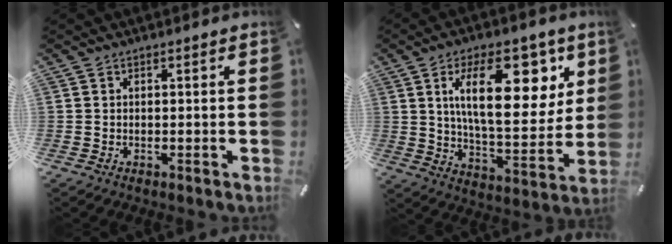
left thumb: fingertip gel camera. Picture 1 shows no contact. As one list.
[{"total": 21.7, "force": [8.4, 10.1, 17.3], "torque": [-0.259, -0.014, 0.132]}]